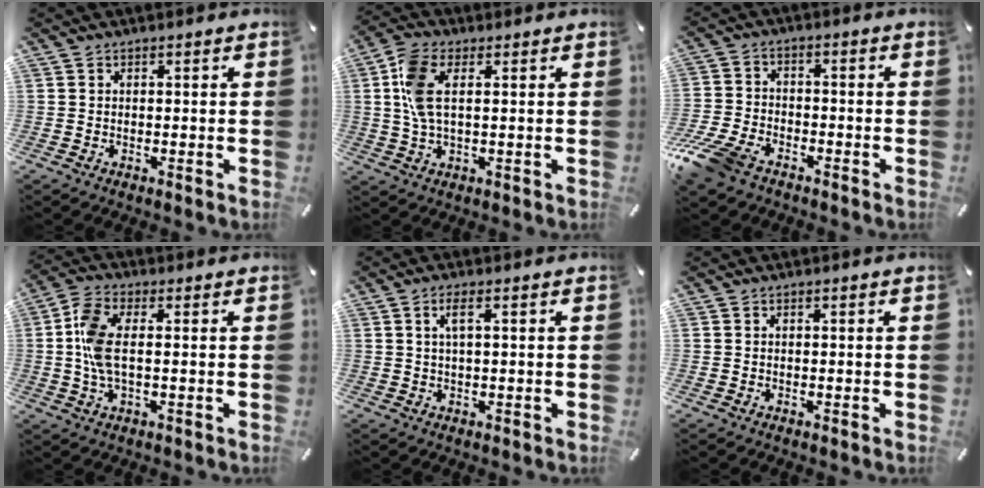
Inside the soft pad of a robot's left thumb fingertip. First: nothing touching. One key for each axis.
{"total": 8.0, "fx": 1.6, "fy": 3.6, "fz": 7.0, "tx": -0.164, "ty": -0.001, "tz": 0.024}
{"total": 9.7, "fx": -7.1, "fy": 4.9, "fz": 4.6, "tx": -0.103, "ty": 0.029, "tz": -0.137}
{"total": 8.1, "fx": 0.3, "fy": 3.5, "fz": 7.4, "tx": -0.167, "ty": -0.005, "tz": 0.000}
{"total": 3.1, "fx": 0.9, "fy": 0.6, "fz": 2.9, "tx": -0.059, "ty": 0.004, "tz": 0.013}
{"total": 0.0}